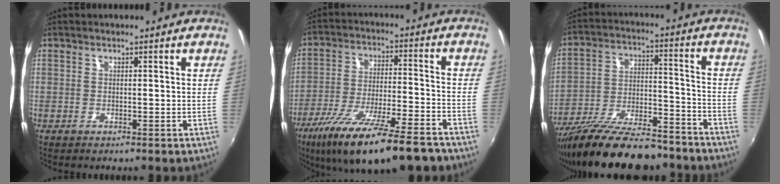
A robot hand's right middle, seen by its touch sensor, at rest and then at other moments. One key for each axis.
{"total": 21.4, "fx": -16.0, "fy": 4.3, "fz": 13.6, "tx": -0.246, "ty": -0.048, "tz": -0.254}
{"total": 21.4, "fx": -17.2, "fy": 6.1, "fz": 11.2, "tx": -0.204, "ty": -0.025, "tz": -0.264}